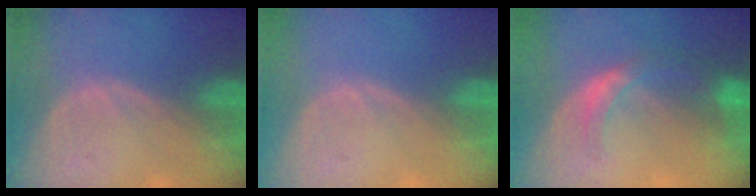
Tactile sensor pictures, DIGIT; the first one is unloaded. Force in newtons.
{"total": 0.0}
{"total": 5.8, "press": 5.1, "slide": 2.7}